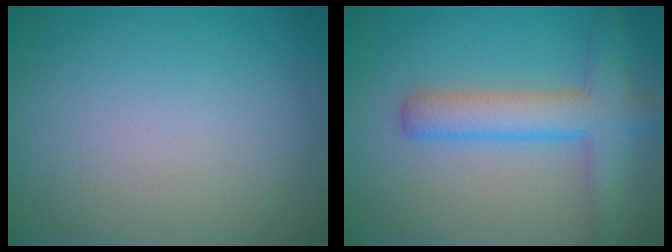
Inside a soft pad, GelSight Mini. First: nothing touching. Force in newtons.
{"total": 4.9, "press": 4.9, "slide": 0.3}